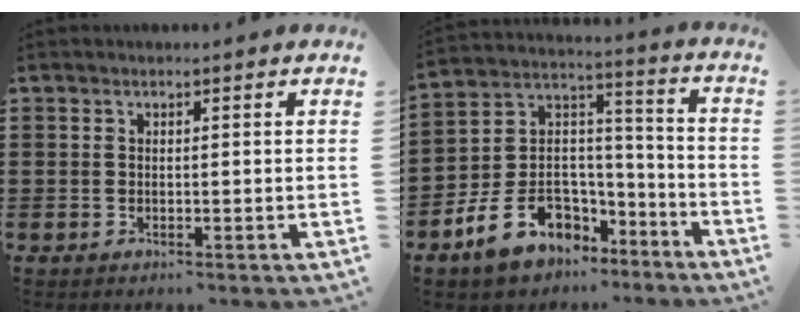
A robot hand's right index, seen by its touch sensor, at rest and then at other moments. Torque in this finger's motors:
{"motor_torque": [1.37, 0.77, 0.58, 0.21]}